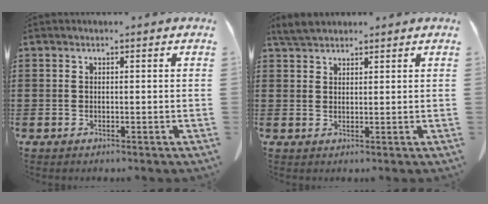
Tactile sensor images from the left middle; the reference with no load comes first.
{"total": 3.0, "force": [2.7, 0.8, 1.0], "torque": [-0.028, 0.002, 0.053]}